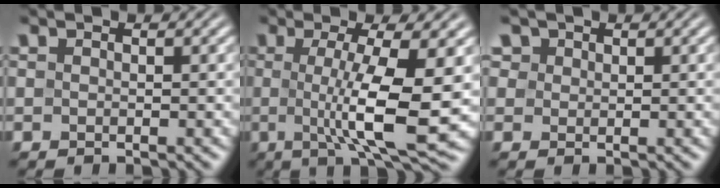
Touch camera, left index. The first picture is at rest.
{"total": 8.6, "force": [-0.3, 1.8, 8.4], "torque": [-0.130, -0.010, -0.003]}
{"total": 2.3, "force": [1.4, 1.7, 0.7], "torque": [-0.022, -0.001, 0.027]}